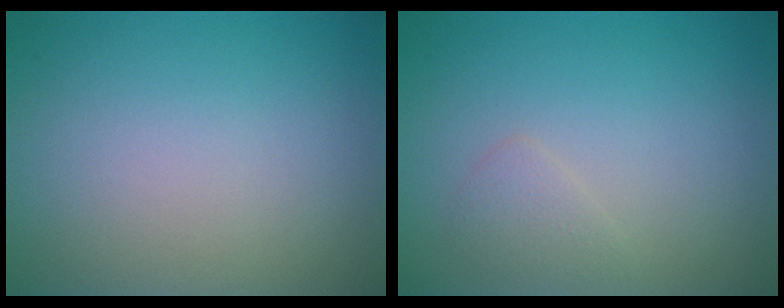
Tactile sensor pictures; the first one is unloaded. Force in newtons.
{"total": 1.1, "press": 1.1, "slide": 0.0}